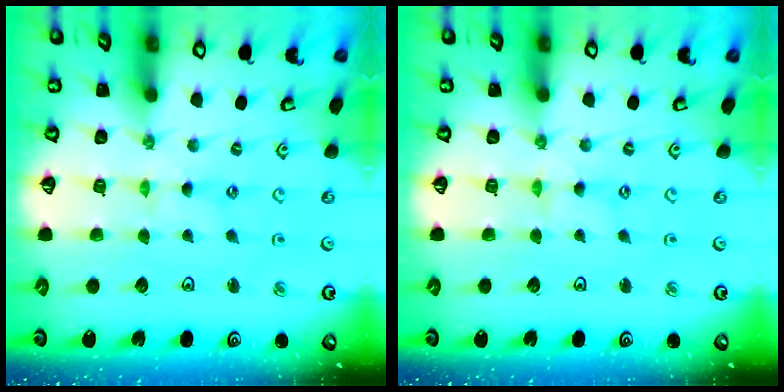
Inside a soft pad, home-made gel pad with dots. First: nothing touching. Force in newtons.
{"total": 0.6, "press": 0.6, "slide": 0.2}